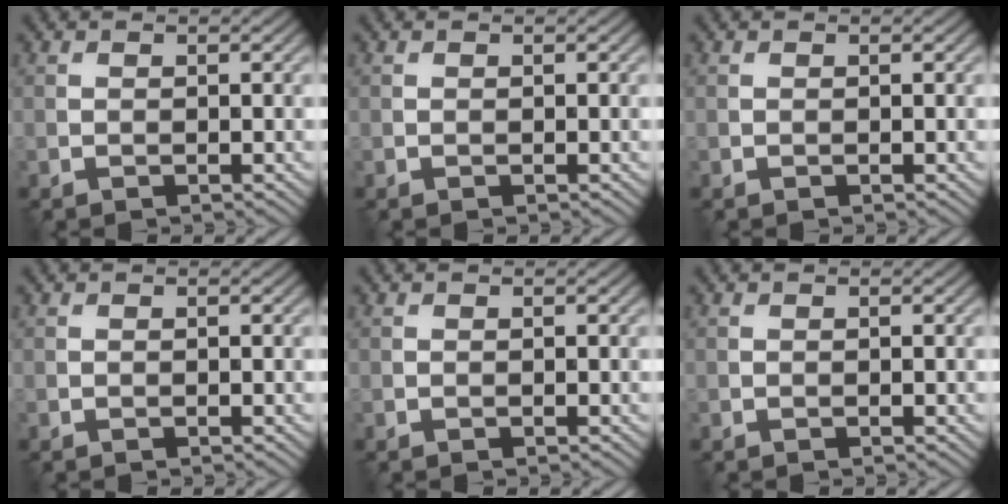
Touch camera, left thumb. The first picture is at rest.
{"total": 0.0}
{"total": 0.0}
{"total": 0.0}
{"total": 0.0}
{"total": 0.0}